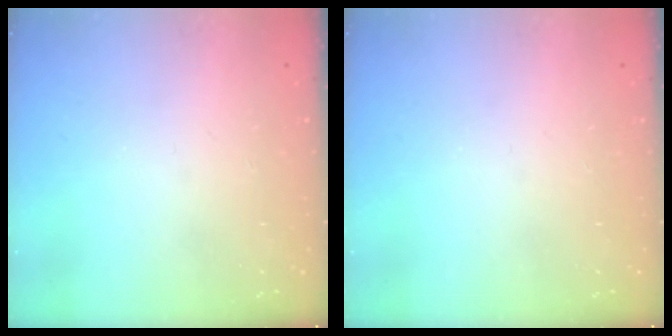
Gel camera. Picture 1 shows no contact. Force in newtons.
{"total": 0.0}